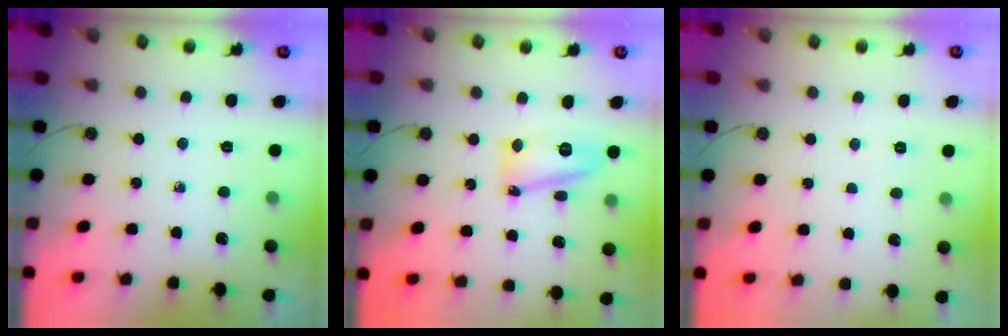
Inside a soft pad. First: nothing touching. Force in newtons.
{"total": 12.4, "press": 11.7, "slide": 4.2}
{"total": 3.9, "press": 3.8, "slide": 0.7}